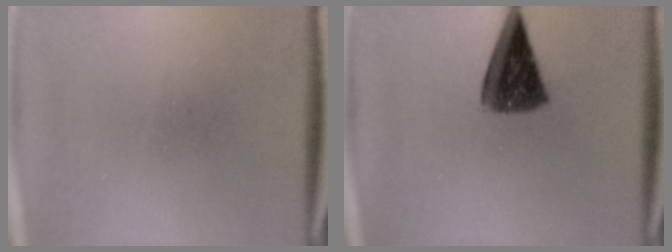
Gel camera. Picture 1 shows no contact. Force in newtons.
{"total": 8.8}